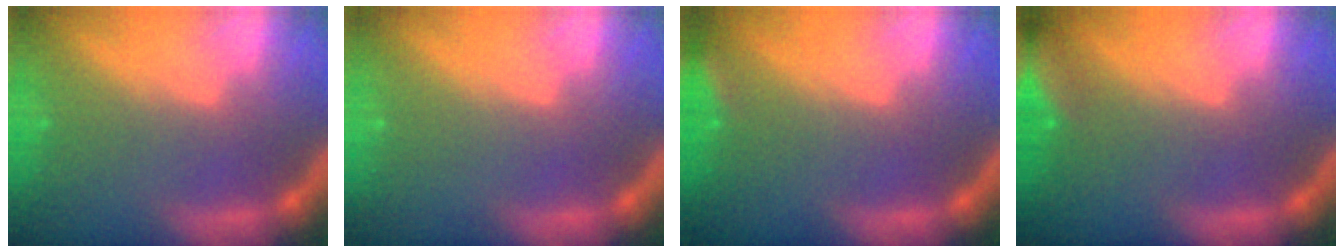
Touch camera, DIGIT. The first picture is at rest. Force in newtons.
{"total": 0.0}
{"total": 2.4}
{"total": 6.0}